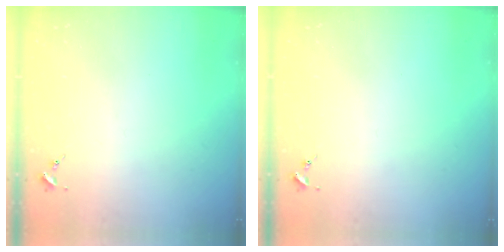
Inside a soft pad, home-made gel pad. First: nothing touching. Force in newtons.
{"total": 0.0}